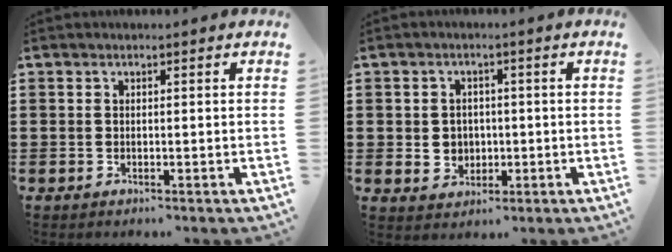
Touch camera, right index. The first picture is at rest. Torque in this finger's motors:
{"motor_torque": [1.08, 1.06, 0.07, 0.00]}